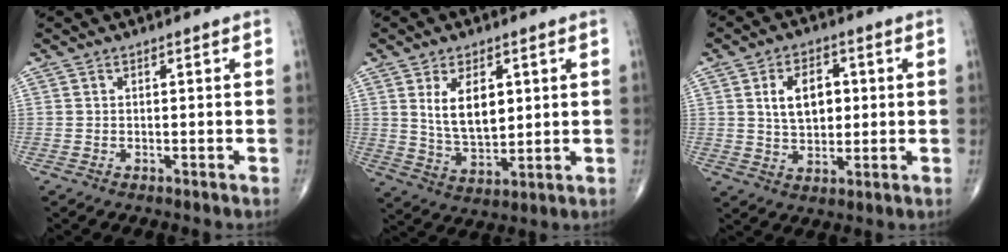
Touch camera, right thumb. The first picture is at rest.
{"total": 9.7, "force": [2.6, 5.3, 7.7], "torque": [-0.112, -0.021, 0.060]}
{"total": 8.7, "force": [1.7, 5.5, 6.5], "torque": [-0.086, -0.001, 0.031]}